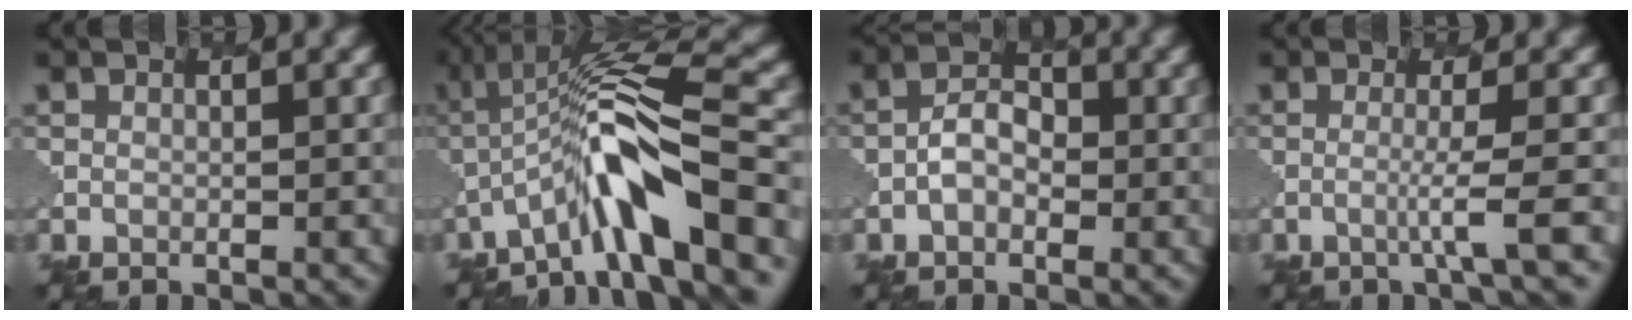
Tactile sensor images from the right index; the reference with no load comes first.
{"total": 8.2, "force": [-3.8, 1.5, 7.2], "torque": [-0.126, 0.017, -0.069]}
{"total": 2.6, "force": [-0.7, 1.7, 1.8], "torque": [-0.029, 0.007, -0.015]}
{"total": 2.3, "force": [-0.7, 0.0, 2.2], "torque": [-0.031, 0.000, -0.025]}